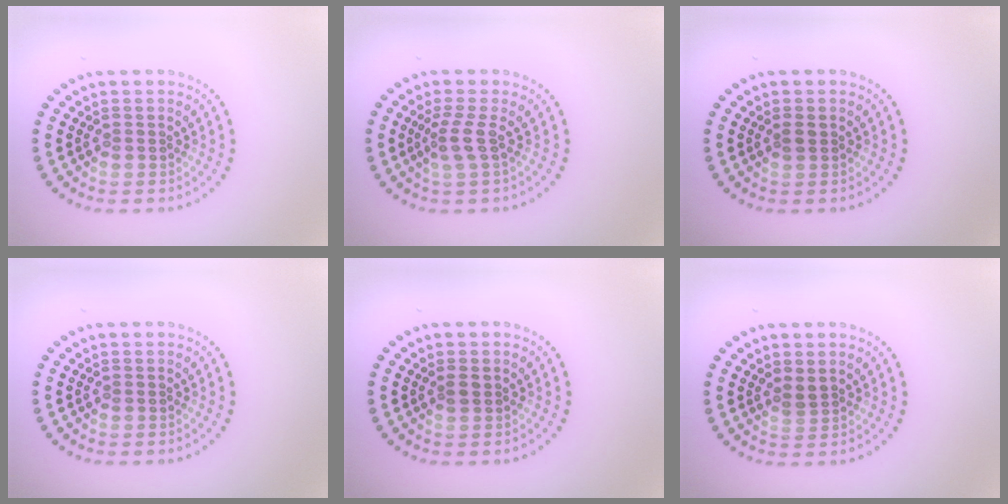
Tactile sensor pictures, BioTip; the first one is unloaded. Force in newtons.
{"total": 1.8, "press": 1.3, "slide": 1.3}
{"total": 0.9, "press": 0.9, "slide": 0.4}
{"total": 0.0}
{"total": 0.9, "press": 0.9, "slide": 0.4}
{"total": 1.2, "press": 1.0, "slide": 0.7}